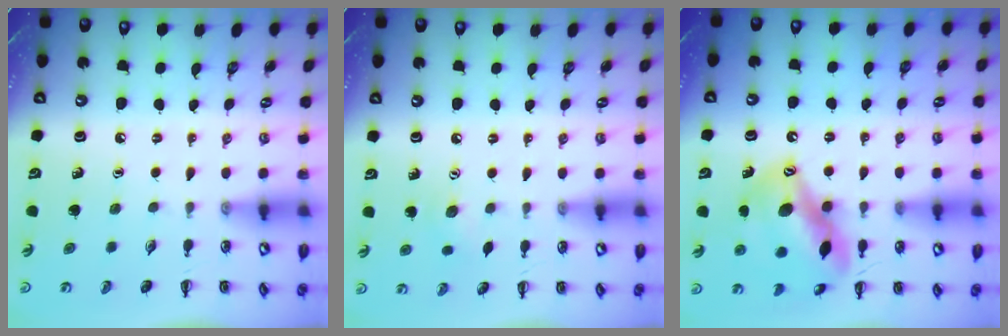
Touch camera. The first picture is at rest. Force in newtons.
{"total": 3.9, "press": 3.8, "slide": 0.9}
{"total": 16.1, "press": 15.5, "slide": 4.3}